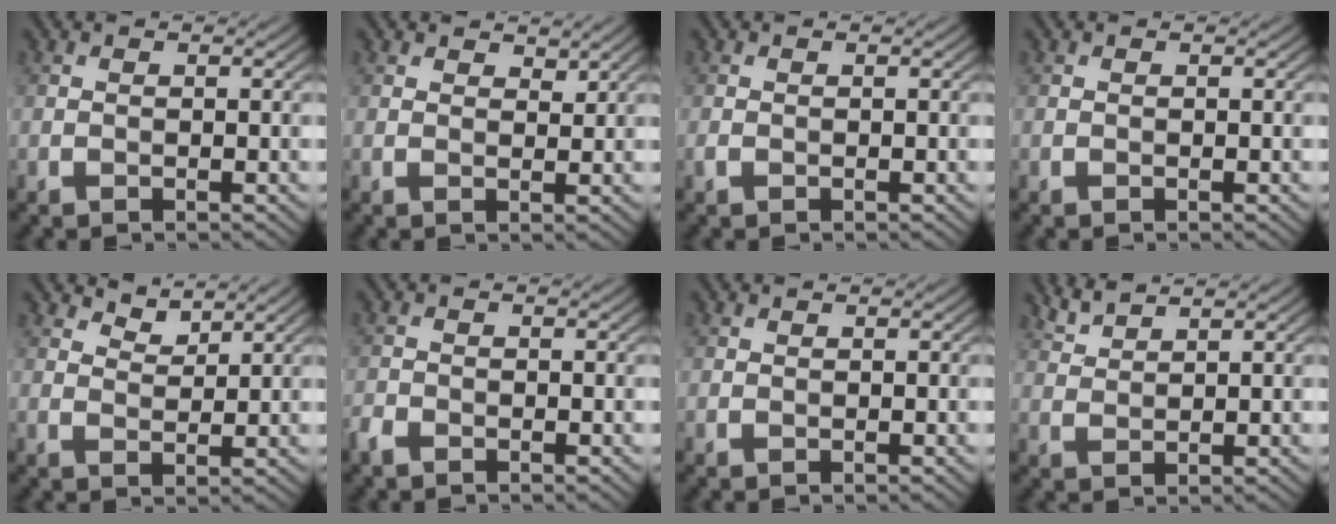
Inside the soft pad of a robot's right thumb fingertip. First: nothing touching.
{"total": 1.9, "force": [1.5, 0.8, 0.8], "torque": [-0.012, 0.000, 0.025]}
{"total": 0.5, "force": [-0.3, 0.3, 0.3], "torque": [-0.009, -0.002, -0.007]}
{"total": 0.0}
{"total": 2.5, "force": [2.3, 0.7, 0.7], "torque": [-0.015, -0.003, 0.046]}
{"total": 1.7, "force": [-1.4, 0.8, 0.7], "torque": [-0.016, -0.002, -0.037]}
{"total": 0.0}
{"total": 2.7, "force": [2.5, 0.3, 1.0], "torque": [-0.025, 0.006, 0.054]}